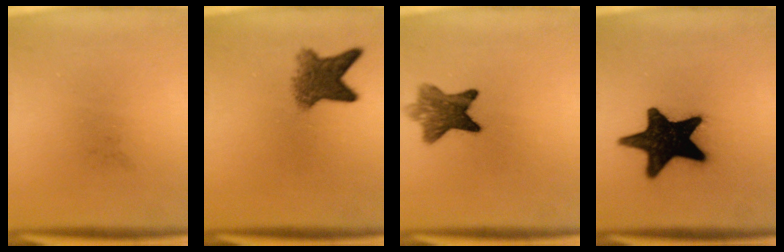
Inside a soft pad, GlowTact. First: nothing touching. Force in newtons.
{"total": 6.0}
{"total": 7.6}
{"total": 18.0}